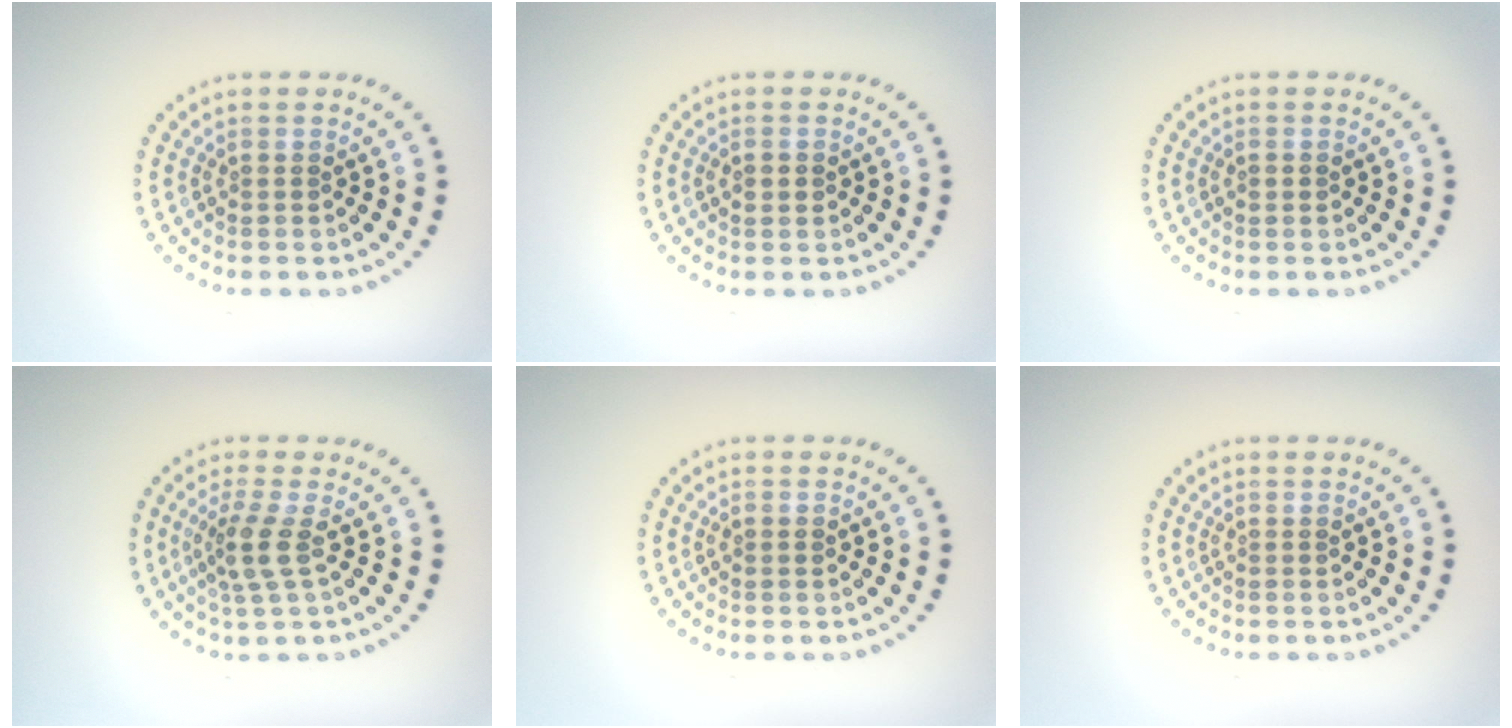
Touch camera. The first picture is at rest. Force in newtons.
{"total": 1.5, "press": 1.5, "slide": 0.1}
{"total": 0.7, "press": 0.7, "slide": 0.2}
{"total": 2.7, "press": 2.1, "slide": 1.7}
{"total": 0.7, "press": 0.7, "slide": 0.1}
{"total": 0.0}